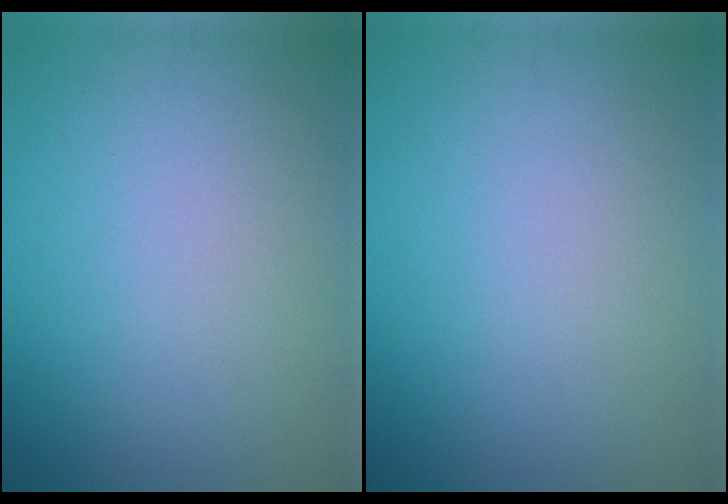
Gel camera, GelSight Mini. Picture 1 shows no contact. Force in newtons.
{"total": 0.0}